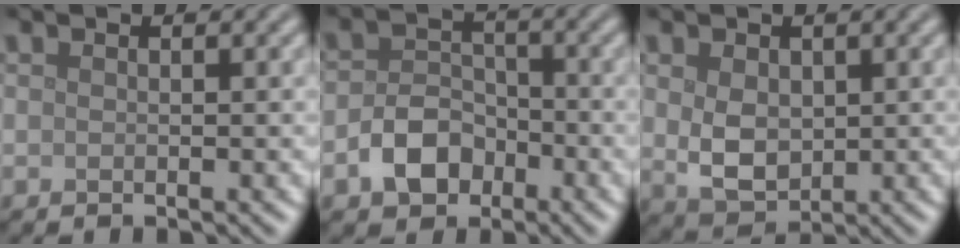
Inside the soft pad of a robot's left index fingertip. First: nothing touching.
{"total": 4.1, "force": [-2.0, 3.0, 2.1], "torque": [-0.035, 0.002, -0.039]}
{"total": 4.0, "force": [0.3, 2.8, 2.7], "torque": [-0.059, -0.007, 0.014]}